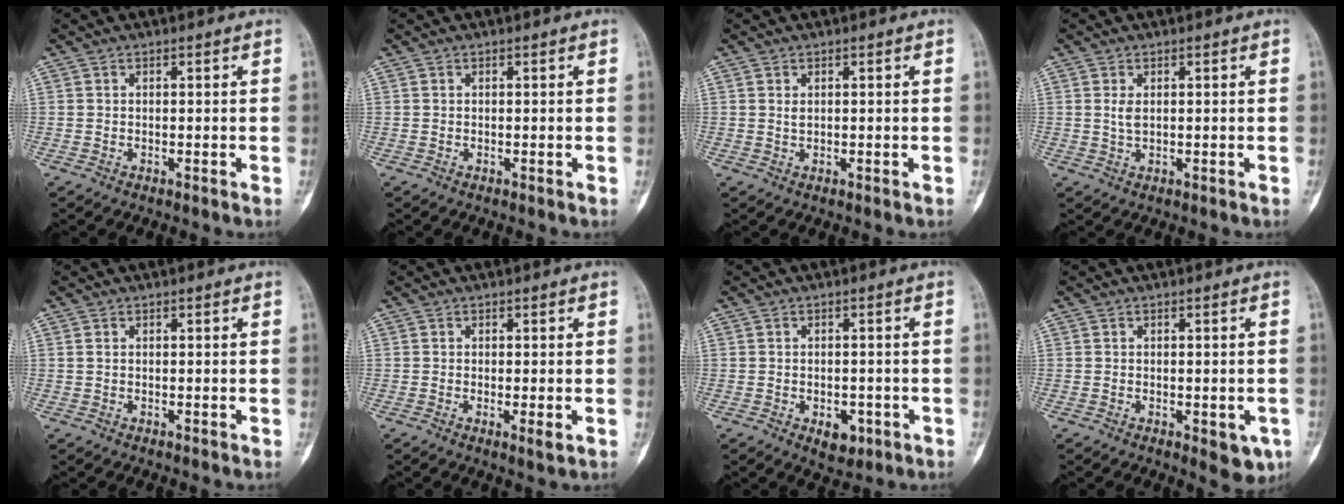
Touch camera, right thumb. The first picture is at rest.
{"total": 0.0}
{"total": 0.8, "force": [0.3, 0.5, 0.6], "torque": [-0.010, 0.000, 0.008]}
{"total": 1.9, "force": [0.5, 1.0, 1.5], "torque": [-0.031, 0.000, 0.014]}
{"total": 0.6, "force": [0.2, 0.4, 0.4], "torque": [-0.009, 0.002, 0.004]}
{"total": 2.0, "force": [-0.4, 0.4, 1.9], "torque": [-0.034, -0.007, -0.009]}
{"total": 4.4, "force": [-1.8, 2.8, 2.9], "torque": [-0.020, 0.009, -0.015]}
{"total": 5.0, "force": [-1.7, 2.3, 4.1], "torque": [-0.026, -0.002, -0.015]}